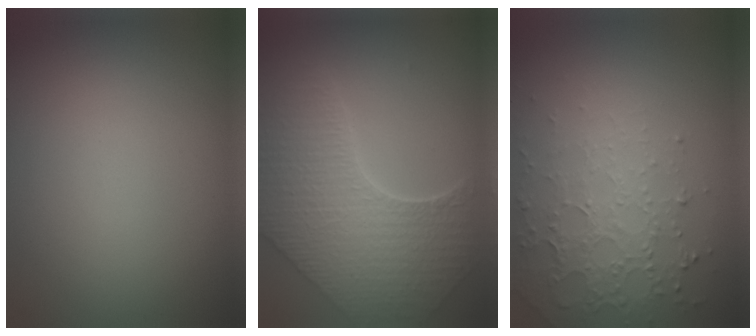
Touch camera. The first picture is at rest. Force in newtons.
{"total": 8.0, "press": 5.8, "slide": 5.5}
{"total": 4.7, "press": 3.3, "slide": 3.4}